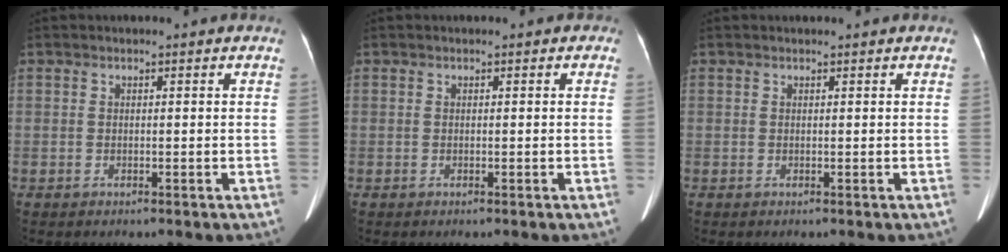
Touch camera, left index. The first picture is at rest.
{"total": 0.0}
{"total": 0.7, "force": [0.7, 0.0, 0.2], "torque": [-0.004, 0.011, 0.013]}